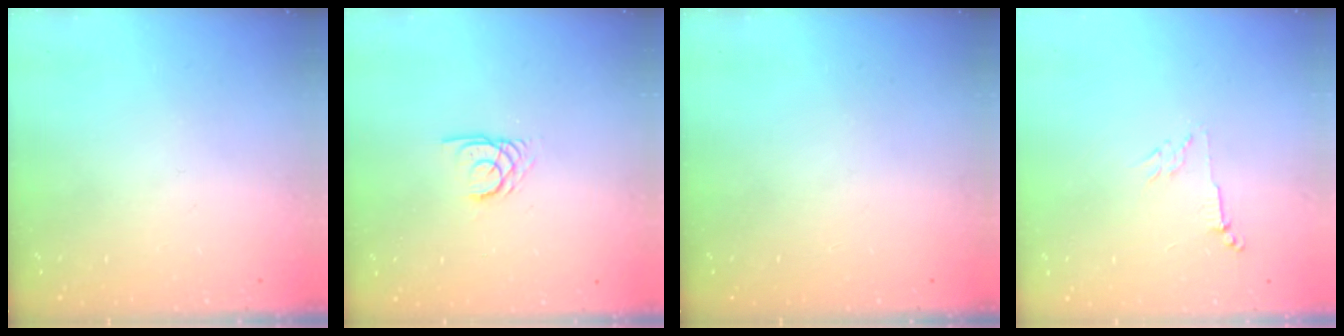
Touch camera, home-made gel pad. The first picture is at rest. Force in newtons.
{"total": 2.7, "press": 2.7, "slide": 0.1}
{"total": 0.0}
{"total": 4.0, "press": 4.0, "slide": 0.6}